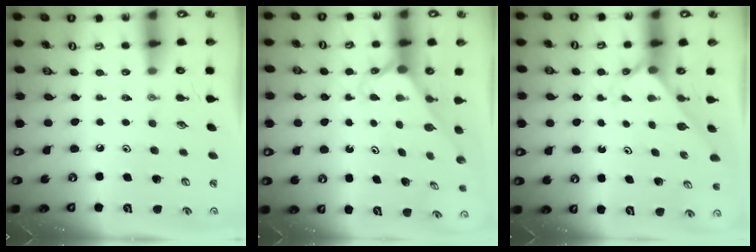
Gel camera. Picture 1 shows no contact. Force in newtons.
{"total": 2.2, "press": 2.2, "slide": 0.2}
{"total": 1.9, "press": 1.9, "slide": 0.2}